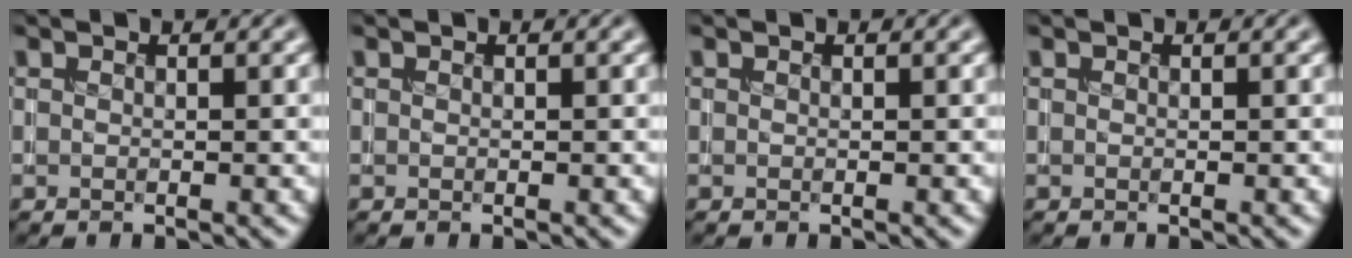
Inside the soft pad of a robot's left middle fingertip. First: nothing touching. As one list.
[{"total": 0.0}, {"total": 0.0}, {"total": 0.0}]